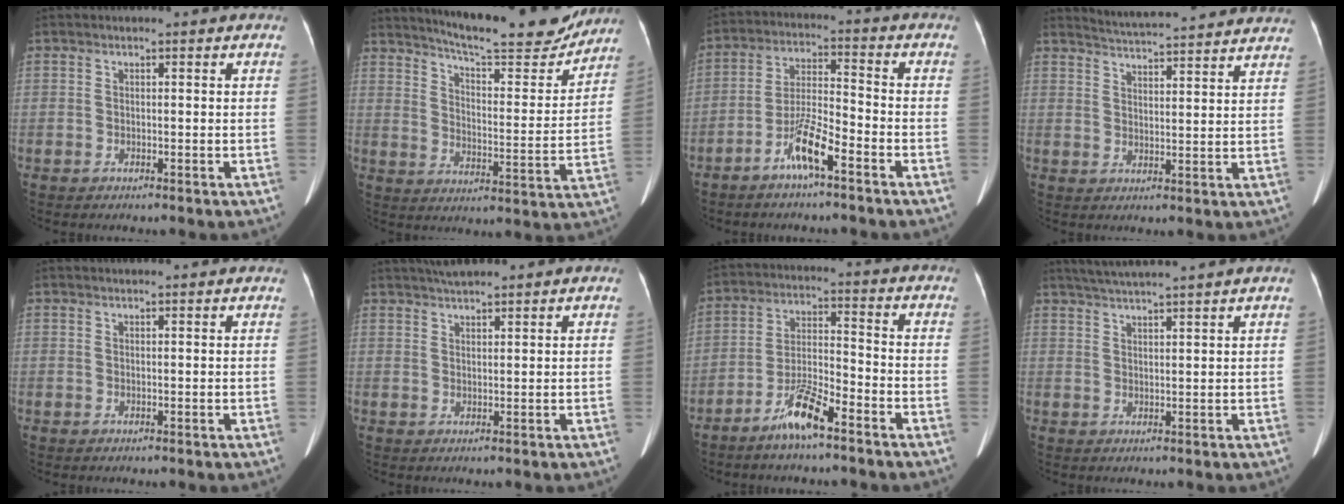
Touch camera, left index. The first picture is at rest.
{"total": 19.3, "force": [17.6, 2.1, 7.5], "torque": [-0.116, -0.036, 0.237]}
{"total": 7.4, "force": [-4.8, 0.7, 5.6], "torque": [-0.119, -0.002, -0.092]}
{"total": 18.2, "force": [17.4, 1.1, 5.0], "torque": [-0.079, -0.009, 0.217]}
{"total": 4.1, "force": [3.9, 0.3, 1.2], "torque": [-0.015, 0.021, 0.041]}
{"total": 4.3, "force": [3.7, 0.5, 1.9], "torque": [-0.033, 0.021, 0.064]}
{"total": 7.6, "force": [-5.6, 0.8, 5.1], "torque": [-0.108, -0.010, -0.107]}
{"total": 8.3, "force": [7.4, -1.3, 3.6], "torque": [-0.062, 0.025, 0.112]}